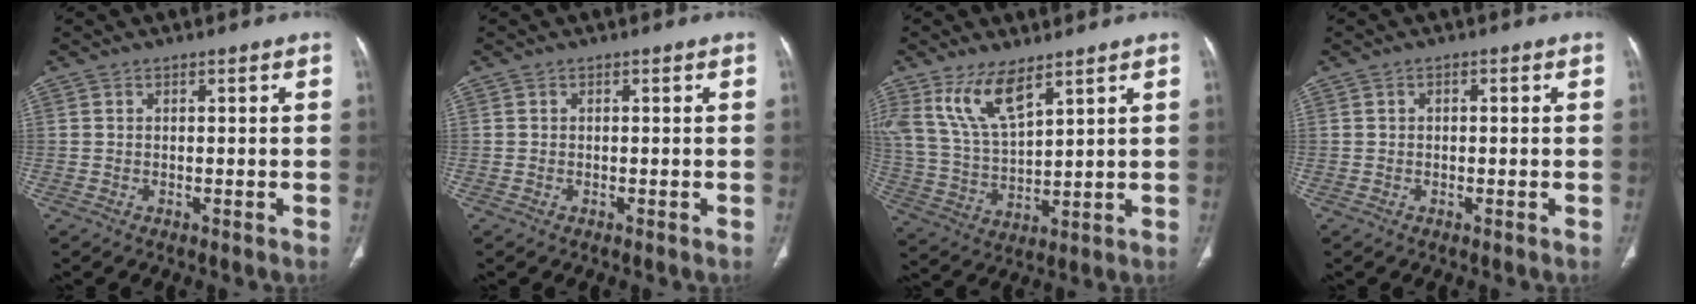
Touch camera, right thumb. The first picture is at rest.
{"total": 0.0}
{"total": 11.2, "force": [7.1, 4.3, 7.6], "torque": [-0.145, -0.030, 0.157]}
{"total": 0.6, "force": [0.1, 0.4, 0.4], "torque": [-0.004, 0.001, -0.001]}